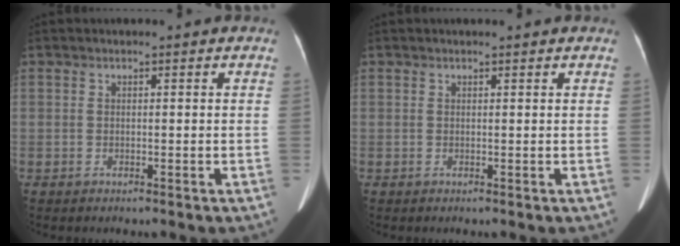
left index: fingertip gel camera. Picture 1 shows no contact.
{"total": 1.9, "force": [1.6, 0.2, 0.9], "torque": [-0.009, -0.002, 0.017]}